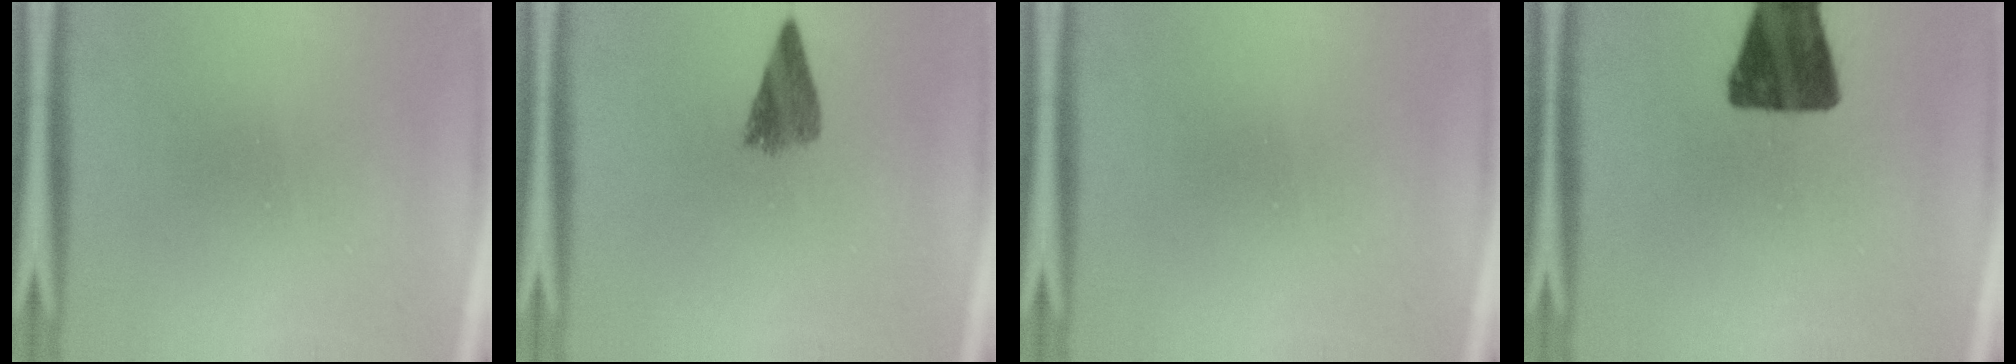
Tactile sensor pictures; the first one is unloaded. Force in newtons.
{"total": 4.4}
{"total": 0.0}
{"total": 15.1}